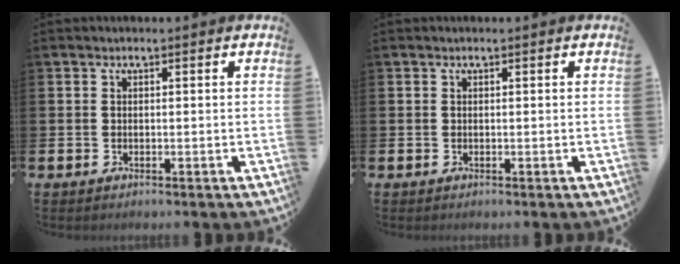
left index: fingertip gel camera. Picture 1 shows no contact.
{"total": 0.0}